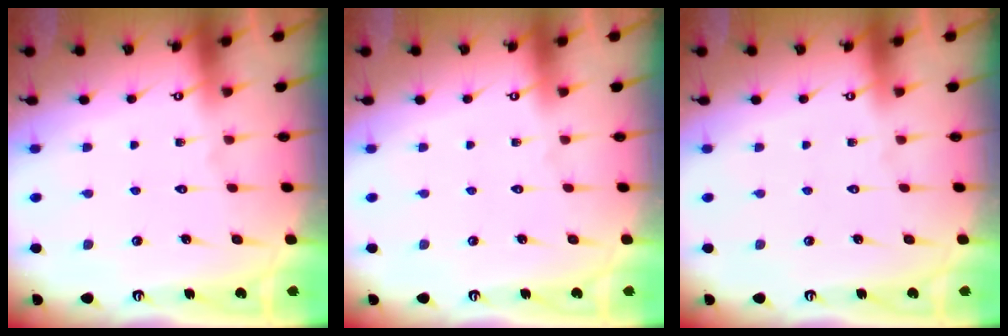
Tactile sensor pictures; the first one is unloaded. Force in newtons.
{"total": 0.0}
{"total": 0.0}